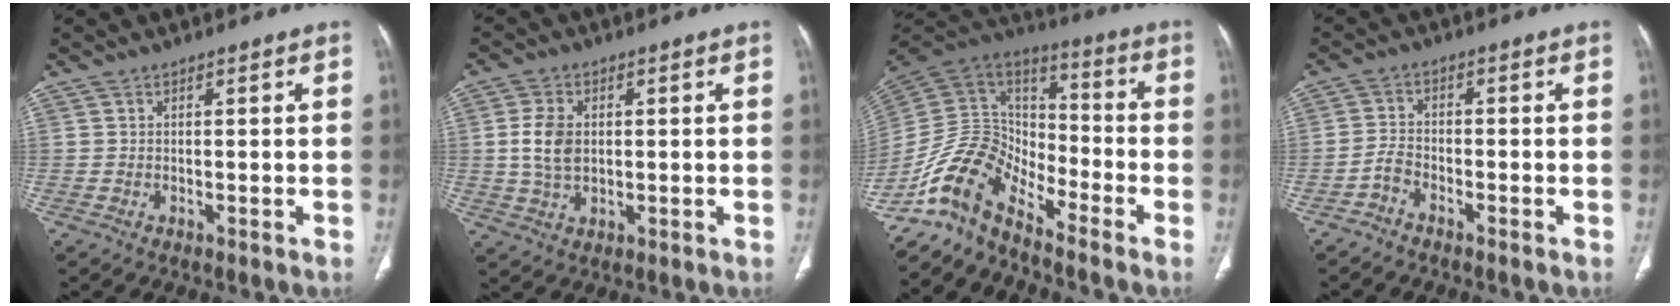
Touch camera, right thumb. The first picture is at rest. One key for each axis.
{"total": 6.6, "fx": 0.4, "fy": 4.6, "fz": 4.7, "tx": -0.089, "ty": 0.001, "tz": 0.011}
{"total": 13.5, "fx": -10.5, "fy": 6.0, "fz": 6.0, "tx": -0.101, "ty": 0.094, "tz": -0.212}
{"total": 2.5, "fx": -2.0, "fy": 1.2, "fz": 1.0, "tx": -0.019, "ty": 0.017, "tz": -0.039}